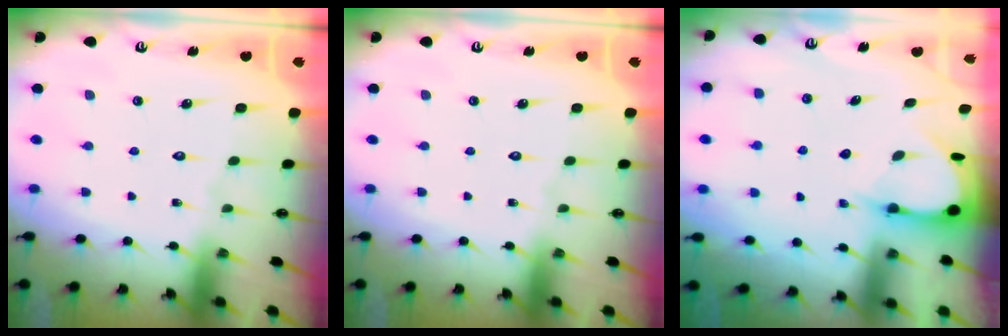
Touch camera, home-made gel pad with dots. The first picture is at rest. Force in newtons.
{"total": 0.0}
{"total": 3.6, "press": 3.5, "slide": 0.3}